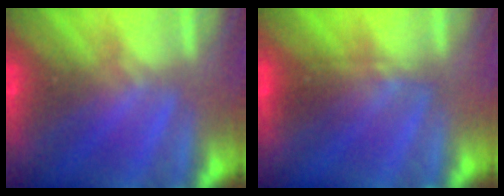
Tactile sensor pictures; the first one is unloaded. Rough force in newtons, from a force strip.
{"total": 2.4}